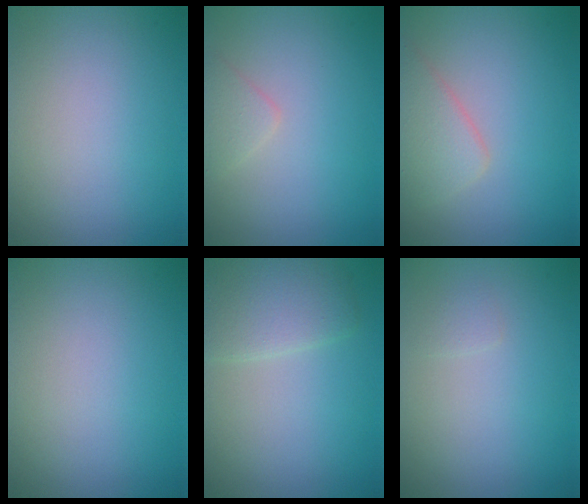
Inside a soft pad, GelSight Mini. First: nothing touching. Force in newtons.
{"total": 1.3, "press": 1.3, "slide": 0.0}
{"total": 2.9, "press": 2.9, "slide": 0.2}
{"total": 0.0}
{"total": 3.3, "press": 3.3, "slide": 0.1}
{"total": 0.6, "press": 0.6, "slide": 0.1}